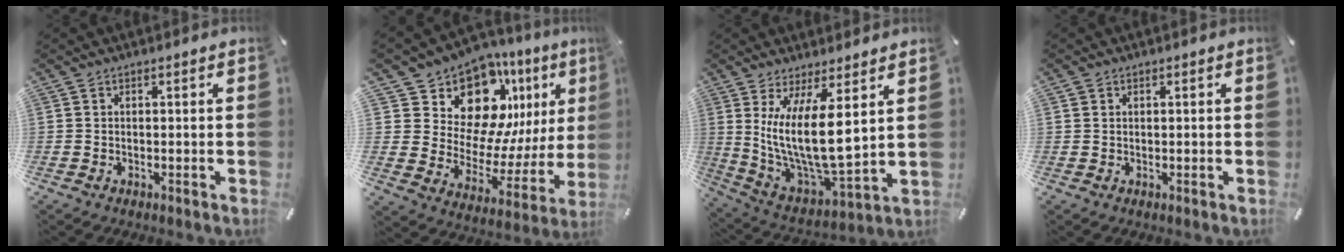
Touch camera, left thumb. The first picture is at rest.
{"total": 15.8, "force": [11.5, 9.0, 6.2], "torque": [-0.091, -0.110, 0.201]}
{"total": 16.3, "force": [4.9, 6.0, 14.4], "torque": [-0.308, -0.046, 0.087]}
{"total": 0.8, "force": [0.2, 0.8, 0.0], "torque": [0.001, 0.007, 0.003]}